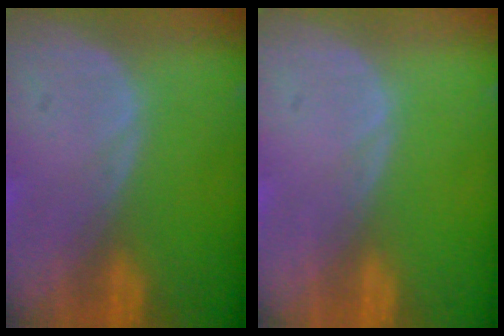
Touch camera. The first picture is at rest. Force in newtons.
{"total": 0.0}